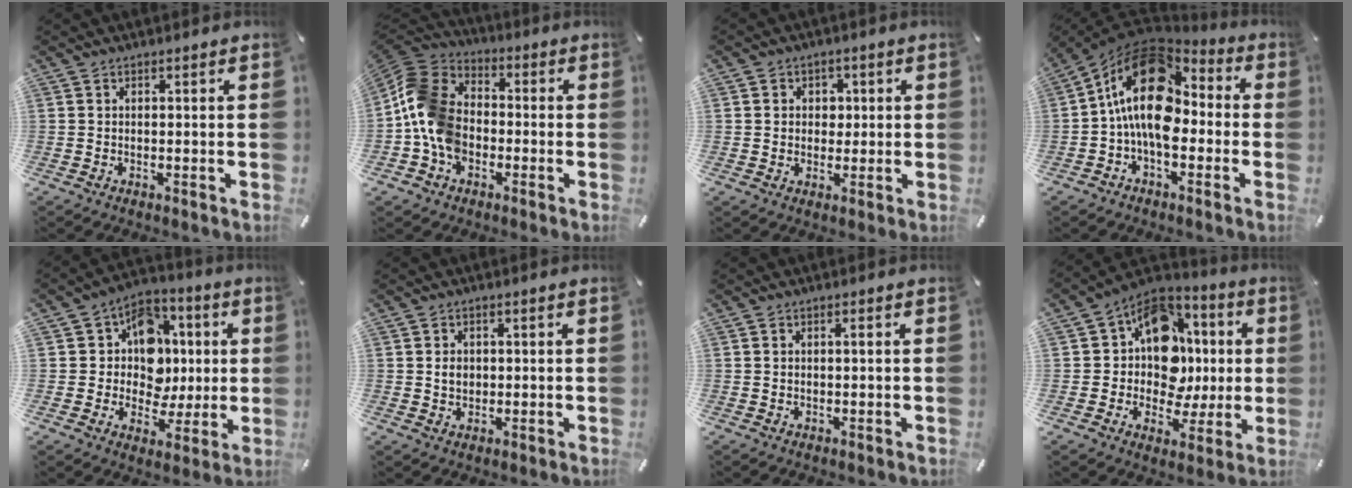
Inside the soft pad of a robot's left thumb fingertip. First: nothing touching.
{"total": 13.7, "force": [-3.9, 10.6, 7.8], "torque": [-0.184, 0.028, -0.073]}
{"total": 4.4, "force": [0.5, 4.3, 1.1], "torque": [-0.010, 0.003, 0.003]}
{"total": 18.0, "force": [0.4, 11.0, 14.3], "torque": [-0.274, 0.003, 0.001]}
{"total": 13.0, "force": [0.5, 11.4, 6.2], "torque": [-0.092, 0.005, 0.019]}
{"total": 3.2, "force": [0.2, 2.7, 1.7], "torque": [-0.027, 0.003, 0.000]}
{"total": 1.1, "force": [0.2, 0.6, 0.9], "torque": [-0.019, 0.004, 0.001]}
{"total": 15.6, "force": [1.4, 12.8, 8.9], "torque": [-0.135, -0.009, 0.035]}